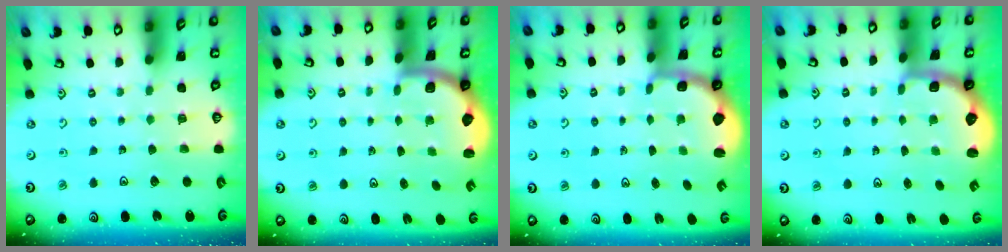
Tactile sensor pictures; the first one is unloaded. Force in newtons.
{"total": 2.0, "press": 2.0, "slide": 0.5}
{"total": 2.5, "press": 1.3, "slide": 2.1}
{"total": 2.6, "press": 1.9, "slide": 1.7}